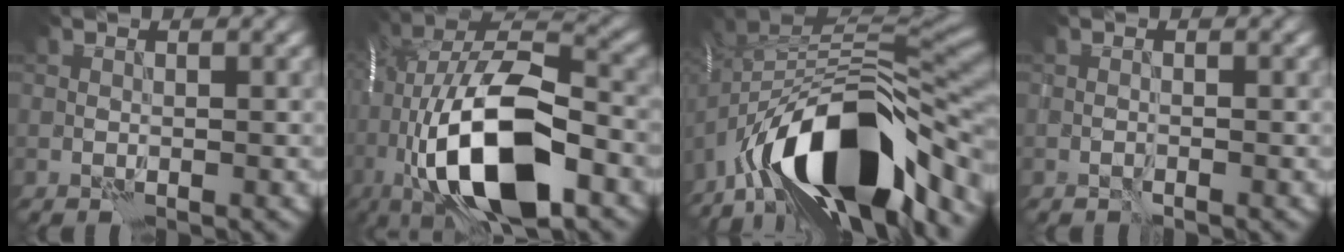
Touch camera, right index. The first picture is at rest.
{"total": 16.2, "force": [-4.5, 6.5, 14.1], "torque": [-0.258, 0.017, -0.081]}
{"total": 14.6, "force": [-7.4, 7.0, 10.4], "torque": [-0.173, 0.006, -0.120]}
{"total": 0.5, "force": [-0.5, 0.0, 0.0], "torque": [-0.001, 0.003, -0.010]}